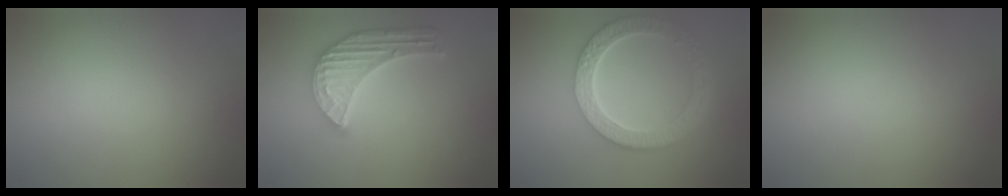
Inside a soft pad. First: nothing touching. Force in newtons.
{"total": 5.6, "press": 4.4, "slide": 3.5}
{"total": 6.2, "press": 4.7, "slide": 4.1}
{"total": 0.0}